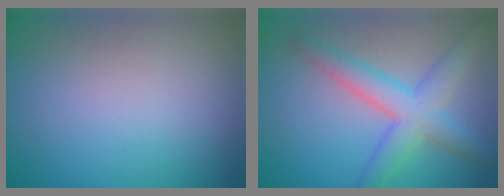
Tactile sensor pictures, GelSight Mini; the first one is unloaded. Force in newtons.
{"total": 5.0, "press": 5.0, "slide": 0.2}